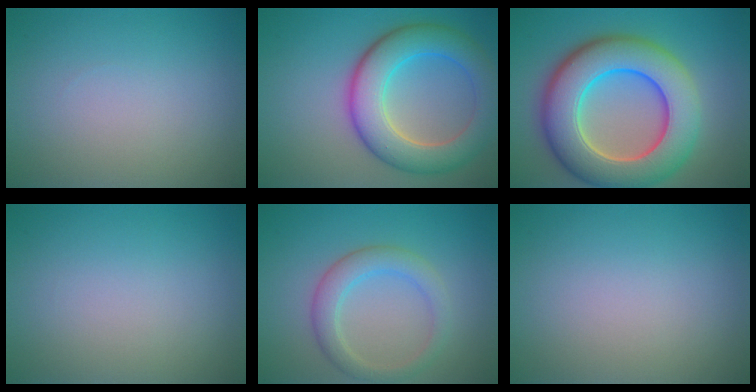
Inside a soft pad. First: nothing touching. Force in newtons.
{"total": 7.8, "press": 7.8, "slide": 0.3}
{"total": 11.7, "press": 11.7, "slide": 0.9}
{"total": 0.0}
{"total": 3.2, "press": 3.2, "slide": 0.3}
{"total": 0.0}